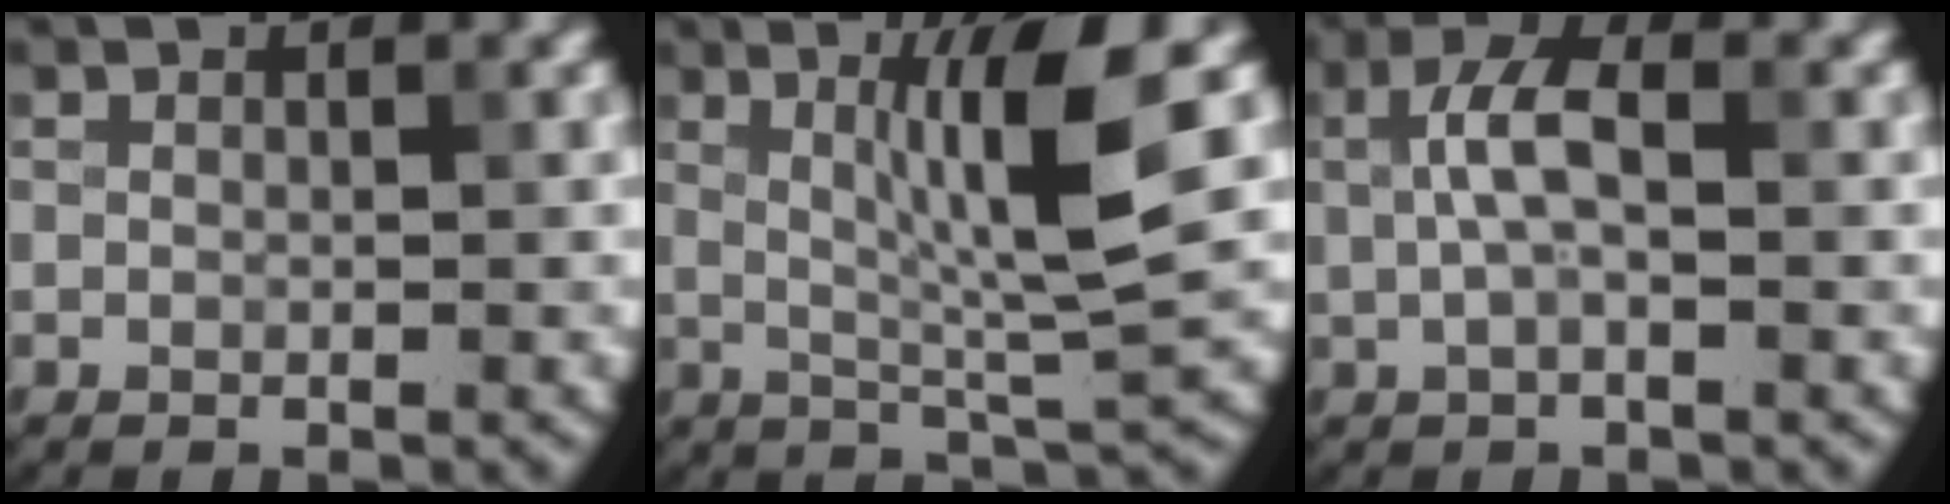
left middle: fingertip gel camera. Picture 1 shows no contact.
{"total": 7.1, "force": [1.7, 0.8, 6.8], "torque": [-0.118, 0.001, 0.033]}
{"total": 3.6, "force": [0.4, 1.5, 3.3], "torque": [-0.071, 0.008, 0.002]}